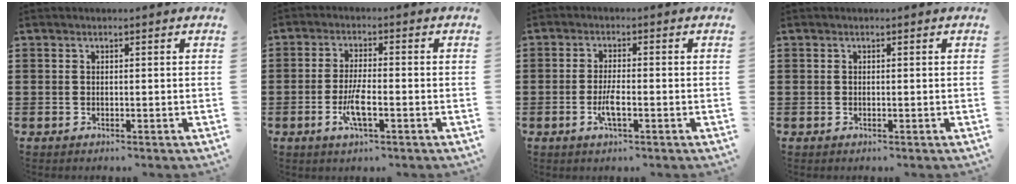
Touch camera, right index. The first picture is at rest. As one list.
[{"total": 4.9, "force": [-1.8, 1.0, 4.5], "torque": [-0.094, -0.007, -0.037]}, {"total": 3.4, "force": [-1.3, 0.7, 3.1], "torque": [-0.067, -0.006, -0.027]}, {"total": 0.0}]